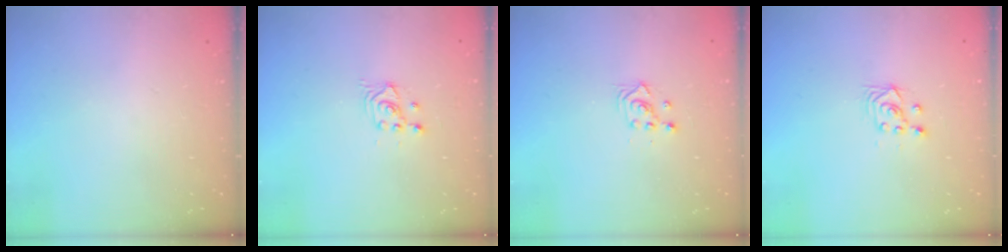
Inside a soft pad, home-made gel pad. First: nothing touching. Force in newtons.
{"total": 2.7, "press": 2.7, "slide": 0.2}
{"total": 2.3, "press": 2.3, "slide": 0.3}
{"total": 3.6, "press": 3.3, "slide": 1.5}